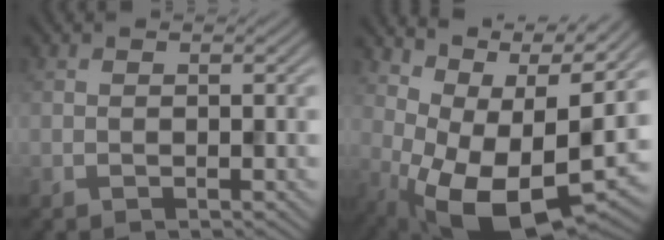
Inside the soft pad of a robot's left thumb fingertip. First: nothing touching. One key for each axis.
{"total": 13.5, "fx": 2.1, "fy": 6.5, "fz": 11.6, "tx": -0.194, "ty": -0.011, "tz": 0.055}